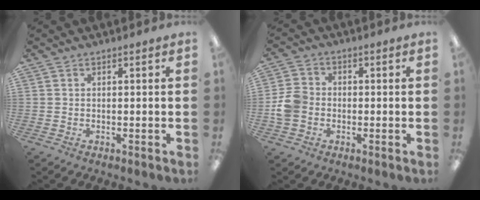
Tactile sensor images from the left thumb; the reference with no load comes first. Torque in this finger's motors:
{"motor_torque": [-0.55, 0.93, 0.38, -0.57, 0.03]}